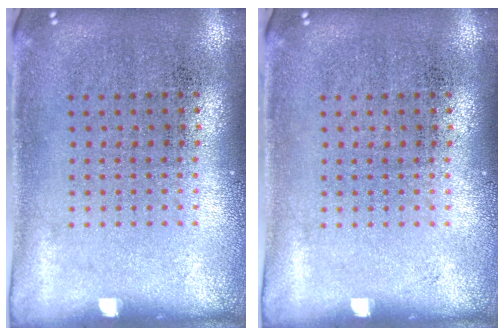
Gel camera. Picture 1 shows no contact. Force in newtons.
{"total": 0.0}